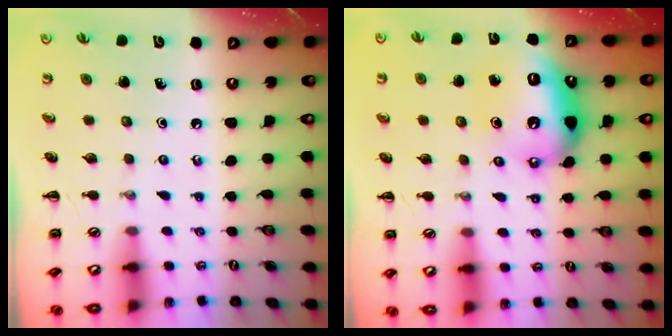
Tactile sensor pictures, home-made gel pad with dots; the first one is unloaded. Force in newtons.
{"total": 12.6, "press": 12.5, "slide": 1.5}